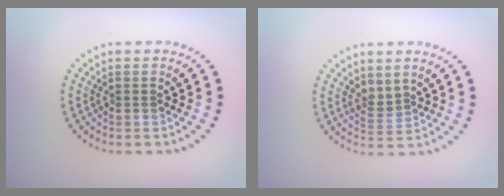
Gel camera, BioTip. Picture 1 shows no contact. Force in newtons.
{"total": 1.8, "press": 1.2, "slide": 1.3}